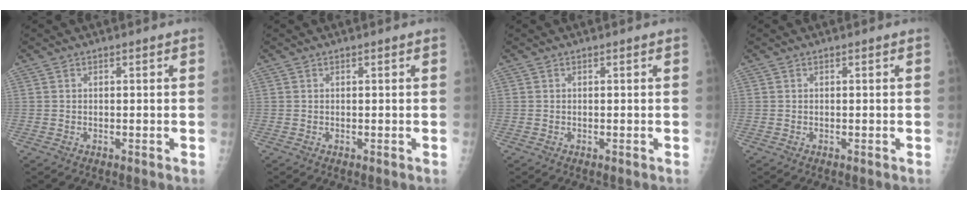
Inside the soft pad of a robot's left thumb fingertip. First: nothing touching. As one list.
[{"total": 0.0}, {"total": 0.0}, {"total": 0.0}]